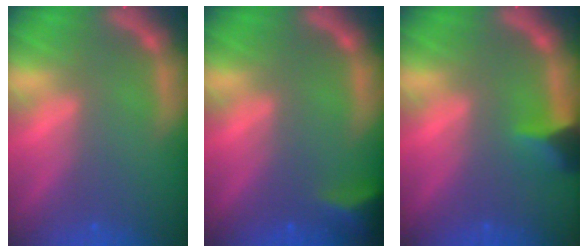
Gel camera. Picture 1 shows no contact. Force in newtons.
{"total": 3.5}
{"total": 2.9}